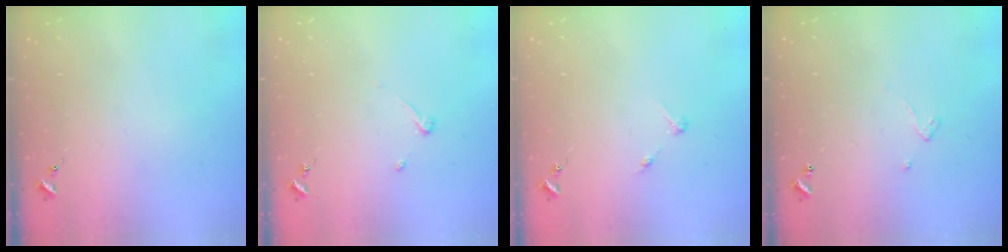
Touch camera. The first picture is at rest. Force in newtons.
{"total": 3.2, "press": 3.2, "slide": 0.5}
{"total": 2.7, "press": 2.7, "slide": 0.3}
{"total": 2.6, "press": 2.6, "slide": 0.2}